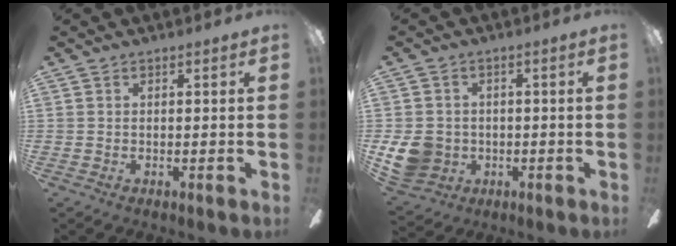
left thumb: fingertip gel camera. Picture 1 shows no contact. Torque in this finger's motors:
{"motor_torque": [0.23, 1.77, 0.29, -0.41, 0.02]}